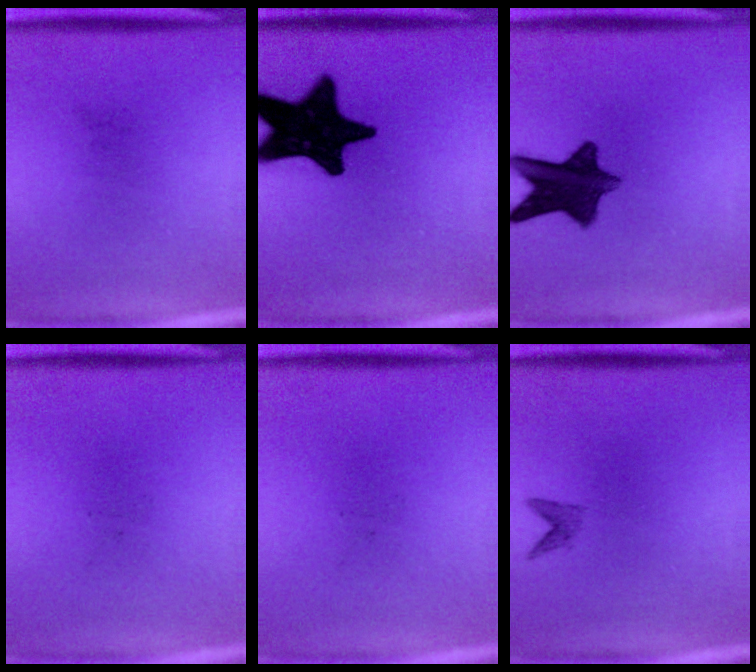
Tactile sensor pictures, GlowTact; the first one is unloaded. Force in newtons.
{"total": 19.2}
{"total": 10.8}
{"total": 0.0}
{"total": 0.0}
{"total": 1.1}